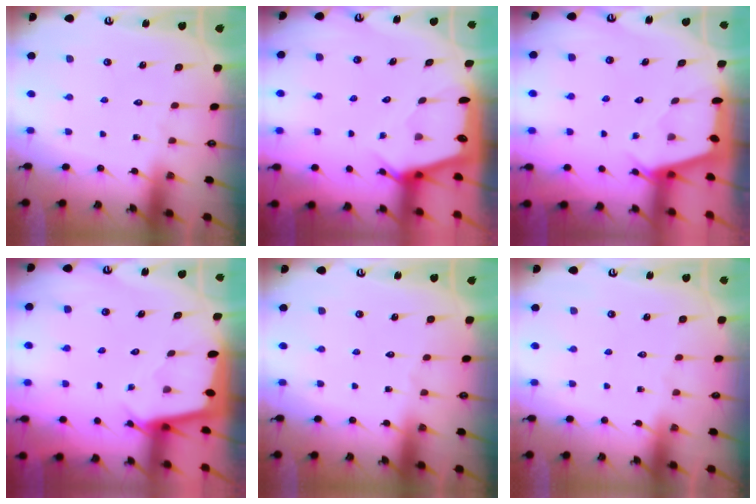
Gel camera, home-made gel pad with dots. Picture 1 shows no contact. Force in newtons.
{"total": 2.7, "press": 2.7, "slide": 0.2}
{"total": 2.5, "press": 2.5, "slide": 0.2}
{"total": 2.3, "press": 2.3, "slide": 0.1}
{"total": 0.0}
{"total": 0.0}